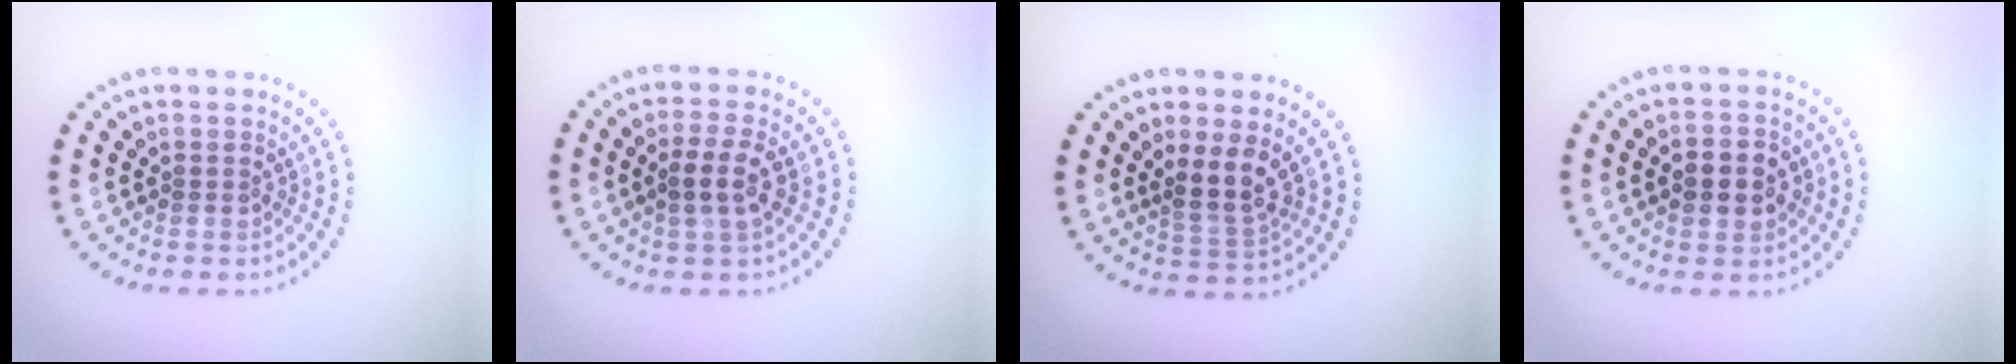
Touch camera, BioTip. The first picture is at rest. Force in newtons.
{"total": 2.9, "press": 2.8, "slide": 0.8}
{"total": 2.8, "press": 2.3, "slide": 1.6}
{"total": 3.2, "press": 3.2, "slide": 0.2}